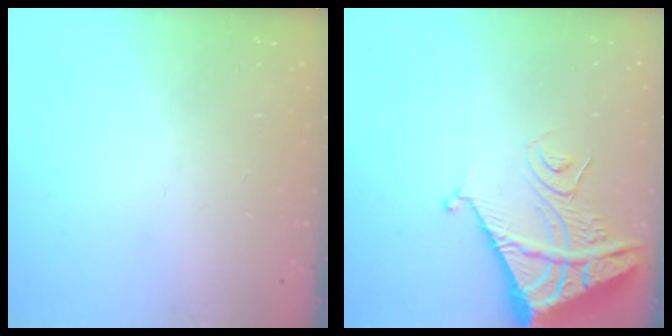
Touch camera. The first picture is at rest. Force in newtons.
{"total": 10.0, "press": 9.9, "slide": 1.3}